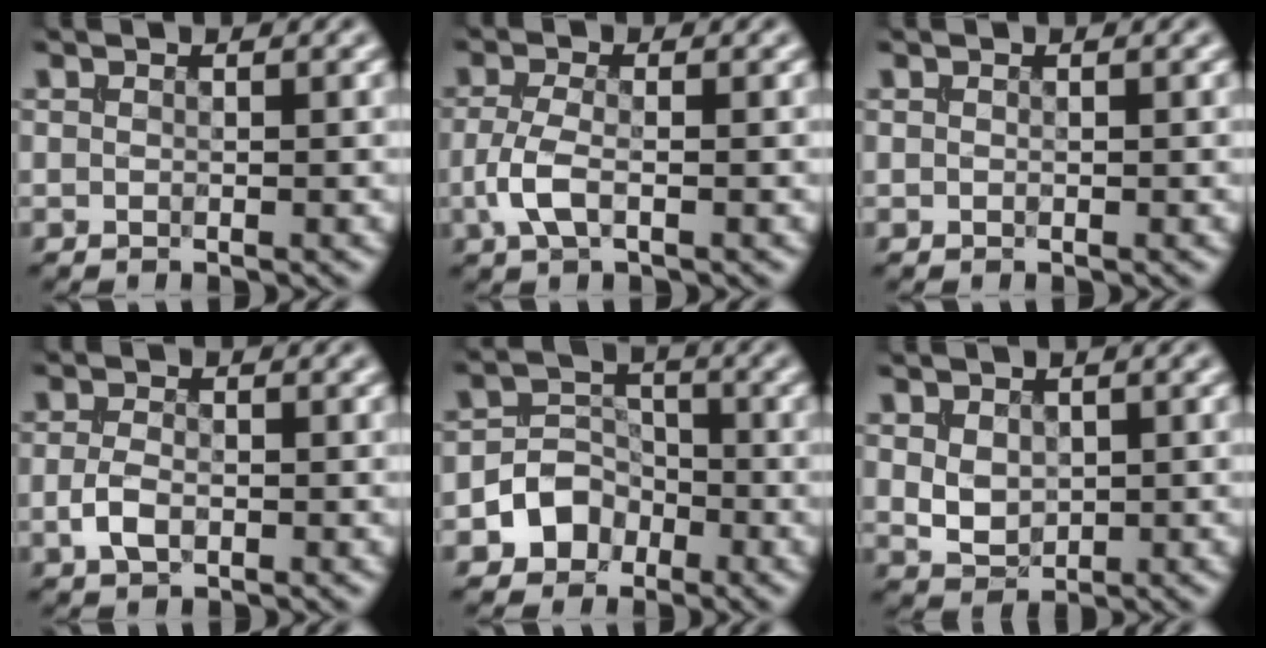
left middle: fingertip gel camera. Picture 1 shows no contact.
{"total": 2.8, "force": [-0.9, 1.2, 2.4], "torque": [-0.056, 0.000, -0.024]}
{"total": 0.0}
{"total": 2.3, "force": [-0.6, 1.4, 1.7], "torque": [-0.036, -0.002, -0.014]}
{"total": 3.9, "force": [-1.8, 3.2, 1.2], "torque": [0.000, 0.007, -0.042]}
{"total": 2.7, "force": [0.5, 2.1, 1.7], "torque": [-0.032, -0.006, 0.013]}